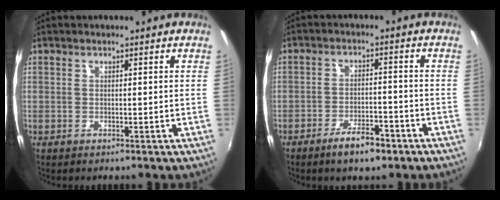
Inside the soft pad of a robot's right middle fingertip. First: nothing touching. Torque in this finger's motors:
{"motor_torque": [0.87, -1.27, 0.09, 0.02]}